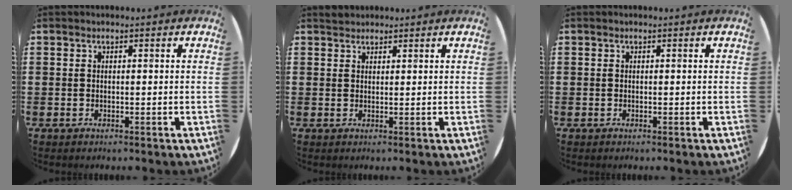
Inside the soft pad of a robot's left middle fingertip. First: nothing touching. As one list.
[{"total": 1.2, "force": [1.1, 0.3, -0.1], "torque": [0.000, 0.003, 0.023]}, {"total": 0.0}]